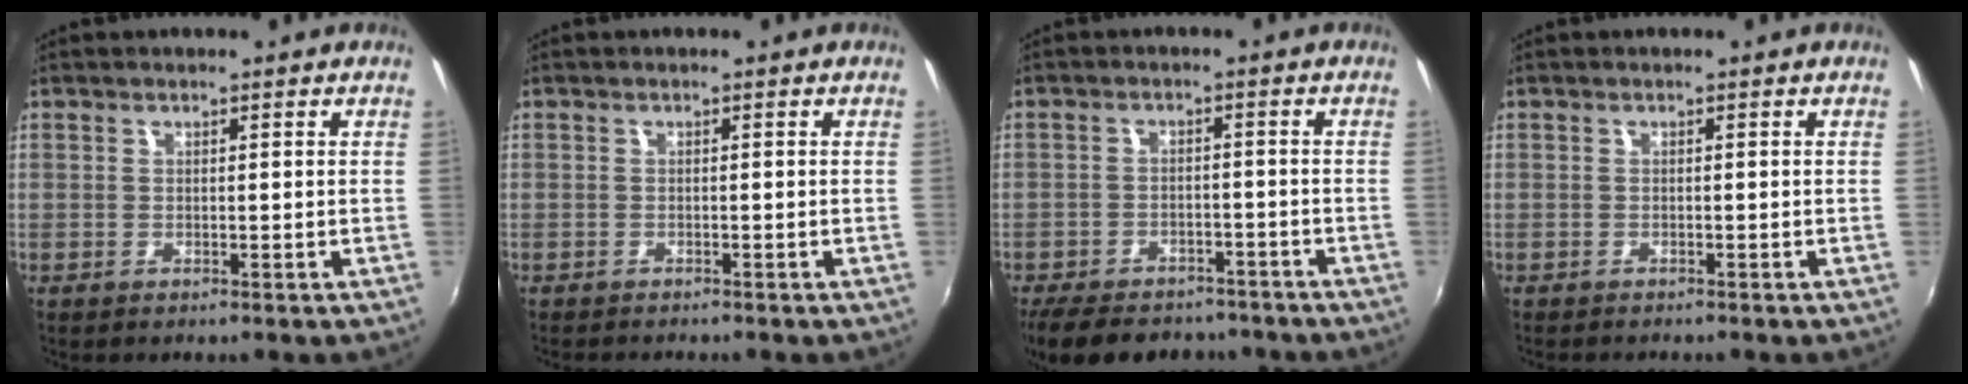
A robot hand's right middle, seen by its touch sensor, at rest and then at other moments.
{"total": 1.6, "force": [-1.5, 0.1, 0.4], "torque": [-0.013, -0.011, -0.026]}
{"total": 14.8, "force": [-11.9, 6.4, 6.0], "torque": [-0.140, -0.004, -0.169]}
{"total": 1.1, "force": [-1.1, 0.0, 0.2], "torque": [-0.006, -0.008, -0.018]}